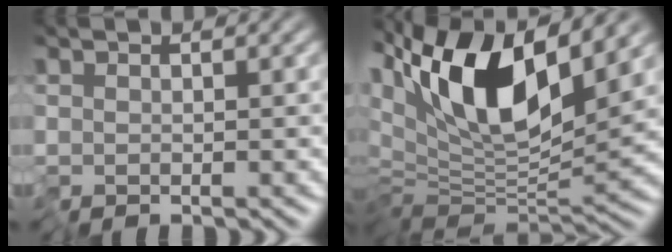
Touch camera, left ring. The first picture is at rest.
{"total": 12.4, "force": [5.0, 4.2, 10.6], "torque": [-0.194, 0.014, 0.084]}